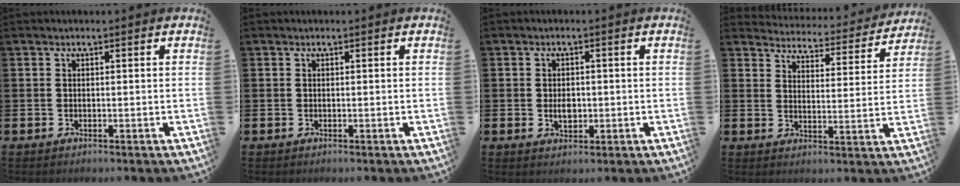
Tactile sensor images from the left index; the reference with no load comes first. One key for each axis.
{"total": 0.0}
{"total": 2.6, "fx": 0.0, "fy": 1.7, "fz": 1.9, "tx": -0.013, "ty": -0.003, "tz": -0.007}
{"total": 4.4, "fx": 4.4, "fy": 0.7, "fz": 0.3, "tx": -0.024, "ty": -0.038, "tz": 0.071}